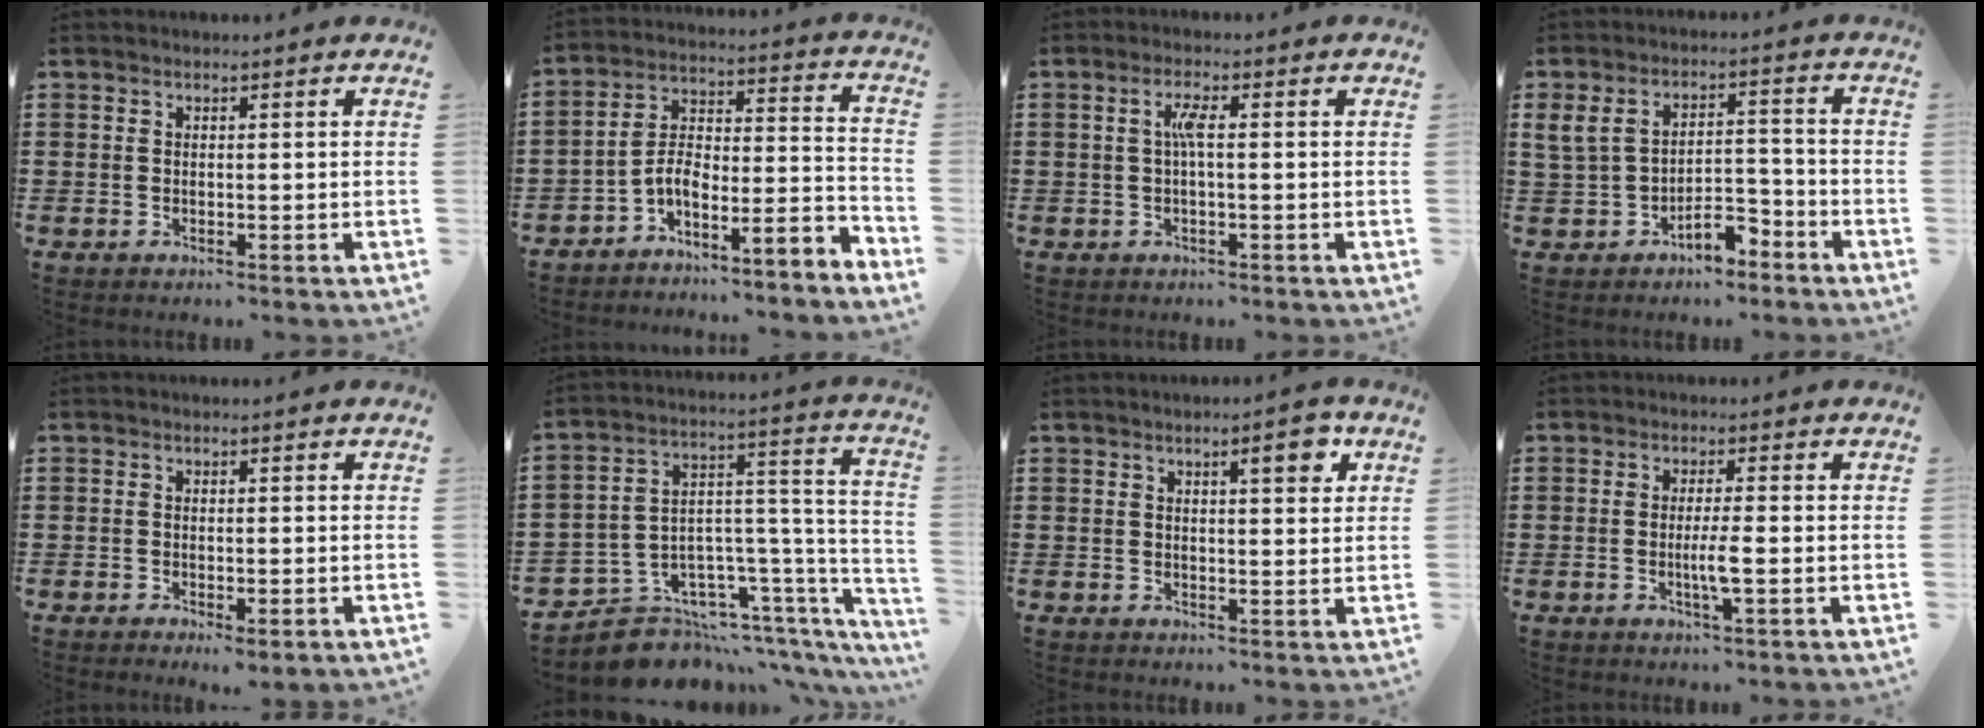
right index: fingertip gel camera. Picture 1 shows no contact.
{"total": 5.3, "force": [-4.4, 1.2, 2.7], "torque": [-0.048, -0.011, -0.092]}
{"total": 3.3, "force": [0.1, 0.3, 3.3], "torque": [-0.064, 0.002, -0.002]}
{"total": 5.6, "force": [-3.2, 2.9, 3.5], "torque": [-0.070, 0.017, -0.064]}
{"total": 0.8, "force": [-0.5, 0.1, 0.6], "torque": [-0.012, -0.007, -0.008]}
{"total": 9.0, "force": [-7.6, 4.1, 2.4], "torque": [-0.046, 0.005, -0.136]}
{"total": 4.2, "force": [2.1, 1.0, 3.5], "torque": [-0.049, -0.001, 0.028]}
{"total": 3.2, "force": [-0.7, 0.0, 3.2], "torque": [-0.063, -0.008, -0.018]}